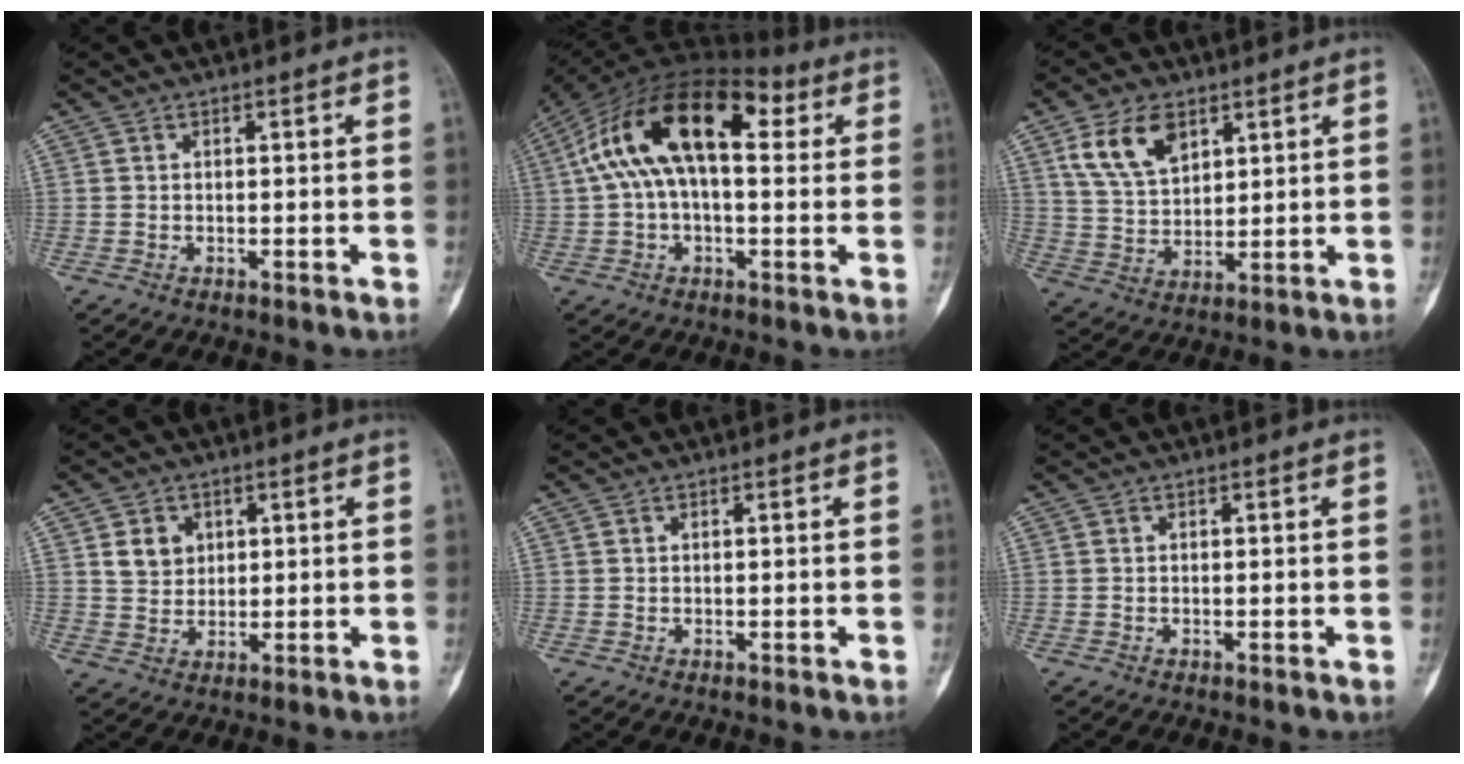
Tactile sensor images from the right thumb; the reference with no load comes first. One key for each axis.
{"total": 18.6, "fx": 4.4, "fy": 9.6, "fz": 15.3, "tx": -0.264, "ty": 0.047, "tz": 0.062}
{"total": 10.5, "fx": 5.3, "fy": 6.2, "fz": 6.6, "tx": -0.106, "ty": -0.019, "tz": 0.108}
{"total": 5.0, "fx": 1.8, "fy": 4.2, "fz": 2.1, "tx": -0.014, "ty": -0.009, "tz": 0.035}
{"total": 0.0}
{"total": 0.0}